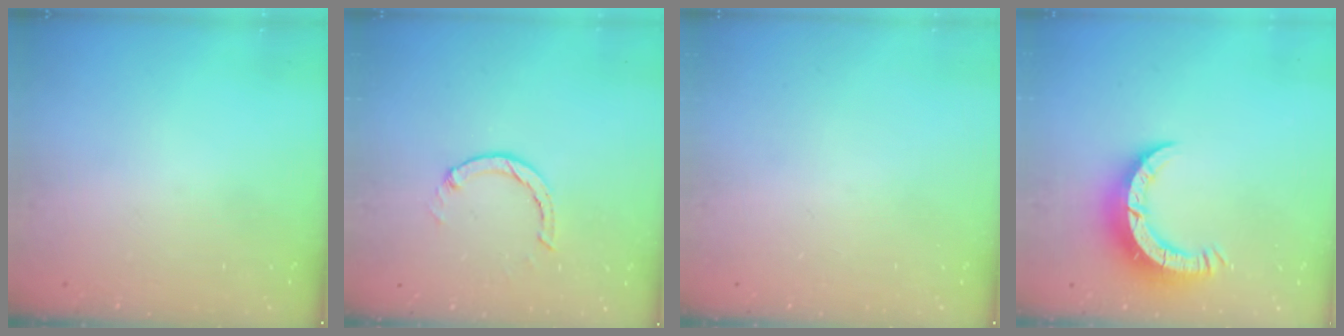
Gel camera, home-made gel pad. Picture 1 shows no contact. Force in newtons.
{"total": 1.3, "press": 1.2, "slide": 0.3}
{"total": 0.0}
{"total": 8.0, "press": 7.9, "slide": 0.7}